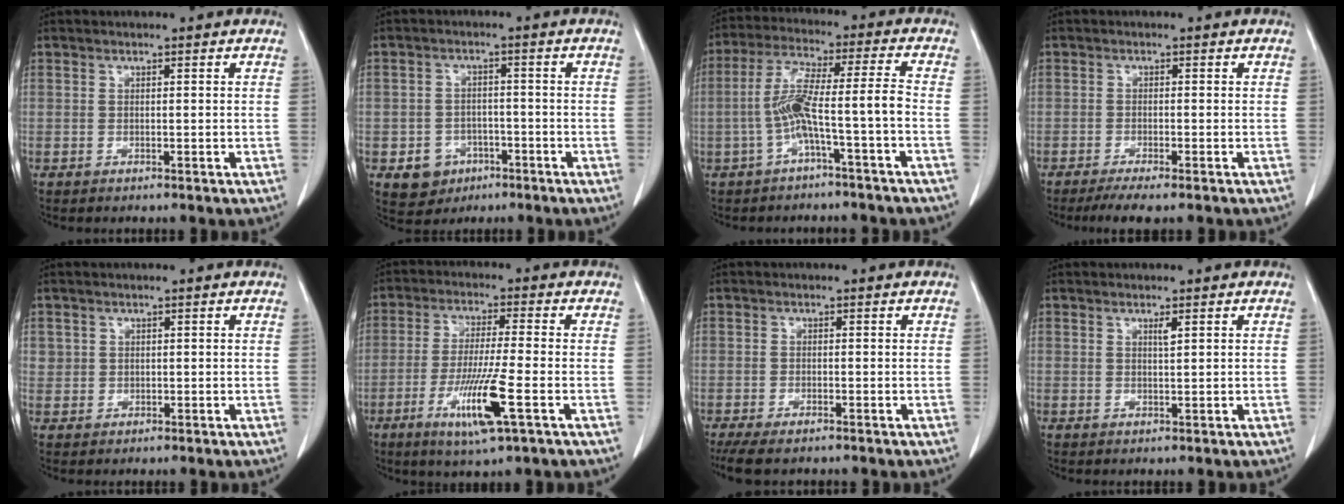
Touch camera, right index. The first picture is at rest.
{"total": 5.5, "force": [-2.5, 4.7, 1.4], "torque": [-0.021, 0.008, -0.029]}
{"total": 8.7, "force": [-2.8, -0.3, 8.2], "torque": [-0.164, 0.027, -0.052]}
{"total": 3.7, "force": [-2.8, 0.2, 2.4], "torque": [-0.039, -0.008, -0.048]}
{"total": 1.5, "force": [0.5, 1.4, 0.1], "torque": [0.012, 0.002, 0.005]}
{"total": 10.3, "force": [-4.0, -0.1, 9.5], "torque": [-0.185, -0.022, -0.072]}
{"total": 5.9, "force": [-4.7, 1.7, 3.2], "torque": [-0.055, -0.012, -0.075]}
{"total": 1.0, "force": [0.5, 0.0, 0.8], "torque": [-0.017, -0.004, 0.010]}